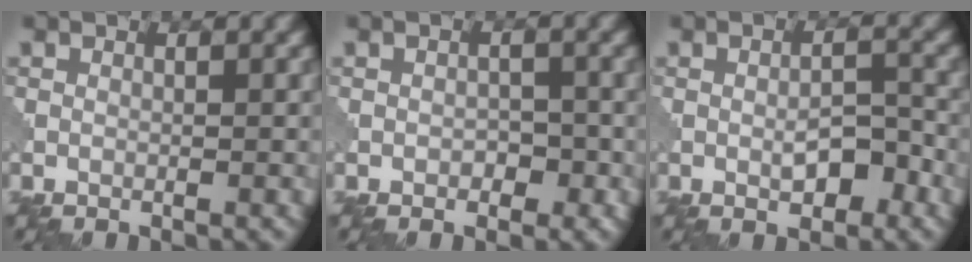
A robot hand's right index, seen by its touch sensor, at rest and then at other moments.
{"total": 1.4, "force": [-0.5, 1.1, 0.8], "torque": [-0.010, -0.003, -0.009]}
{"total": 3.1, "force": [-1.0, 1.3, 2.6], "torque": [-0.044, 0.001, -0.015]}